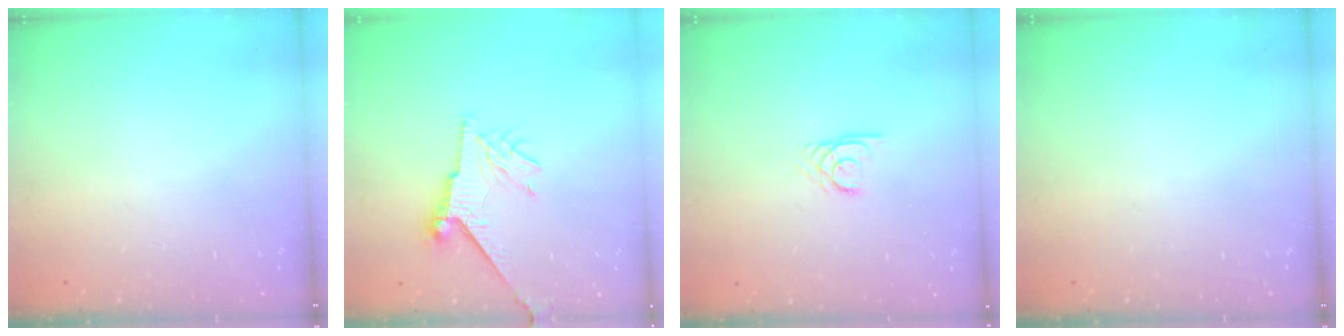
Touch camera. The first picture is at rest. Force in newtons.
{"total": 7.6, "press": 7.6, "slide": 1.0}
{"total": 2.4, "press": 2.4, "slide": 0.3}
{"total": 0.0}